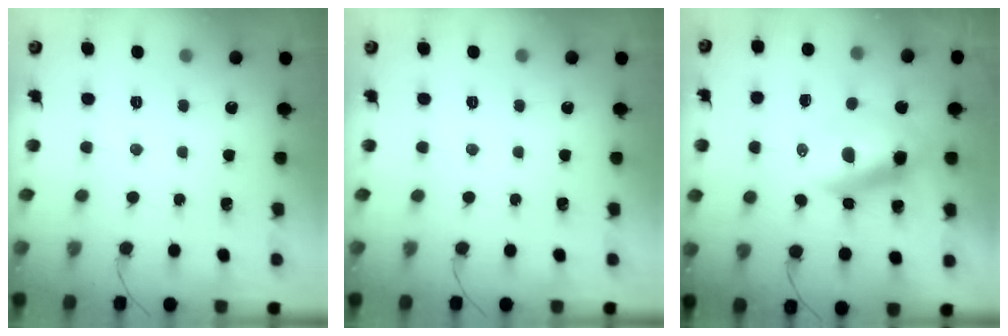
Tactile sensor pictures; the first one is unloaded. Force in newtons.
{"total": 0.0}
{"total": 9.4, "press": 9.1, "slide": 2.4}